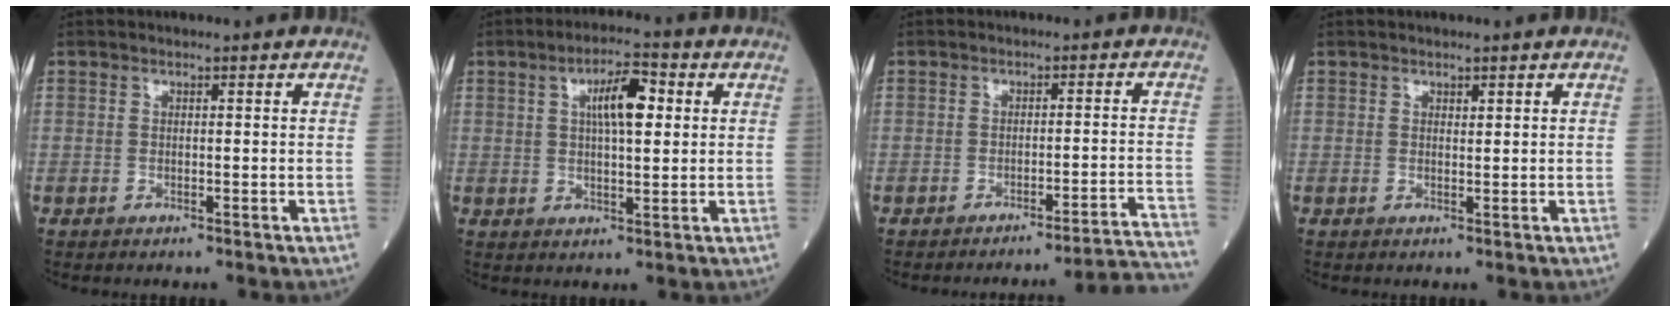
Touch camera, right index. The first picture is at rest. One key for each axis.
{"total": 7.0, "fx": 2.0, "fy": 1.8, "fz": 6.5, "tx": -0.109, "ty": 0.013, "tz": 0.032}
{"total": 11.2, "fx": -10.6, "fy": -3.1, "fz": 1.6, "tx": 0.016, "ty": -0.008, "tz": -0.133}
{"total": 0.6, "fx": 0.5, "fy": 0.2, "fz": 0.3, "tx": -0.003, "ty": -0.004, "tz": 0.007}